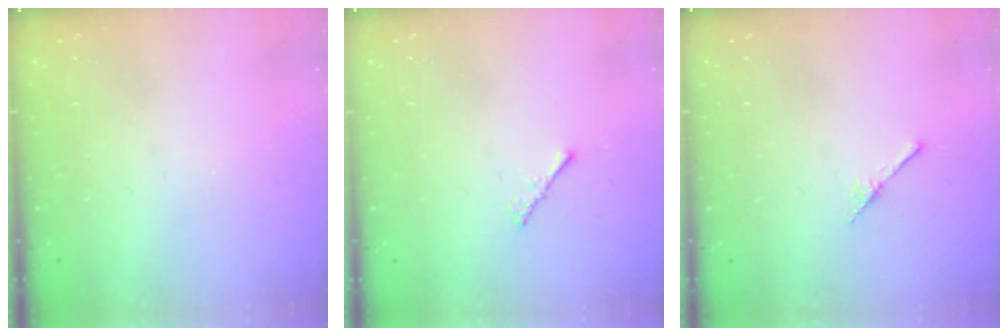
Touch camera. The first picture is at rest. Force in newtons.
{"total": 1.5, "press": 1.4, "slide": 0.4}
{"total": 1.7, "press": 1.7, "slide": 0.1}